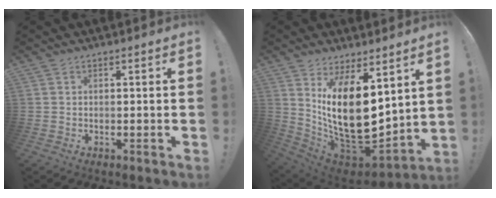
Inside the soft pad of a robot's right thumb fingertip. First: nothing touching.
{"total": 20.5, "force": [3.8, 10.9, 17.0], "torque": [-0.323, -0.051, 0.084]}